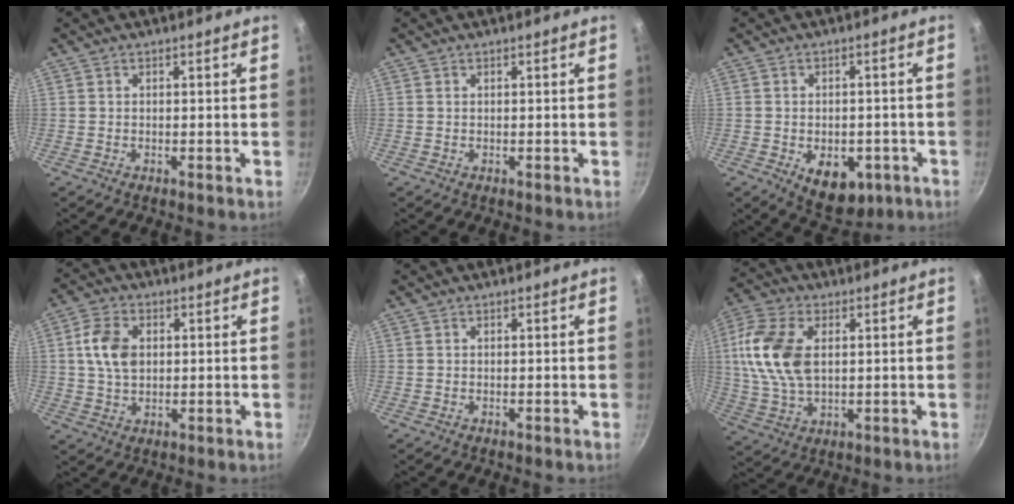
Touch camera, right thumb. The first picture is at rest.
{"total": 0.0}
{"total": 10.0, "force": [-3.5, 6.4, 6.8], "torque": [-0.062, 0.007, -0.032]}
{"total": 8.1, "force": [1.2, 5.6, 5.8], "torque": [-0.097, 0.009, 0.020]}
{"total": 0.0}
{"total": 14.2, "force": [2.3, 8.5, 11.1], "torque": [-0.215, 0.001, 0.041]}